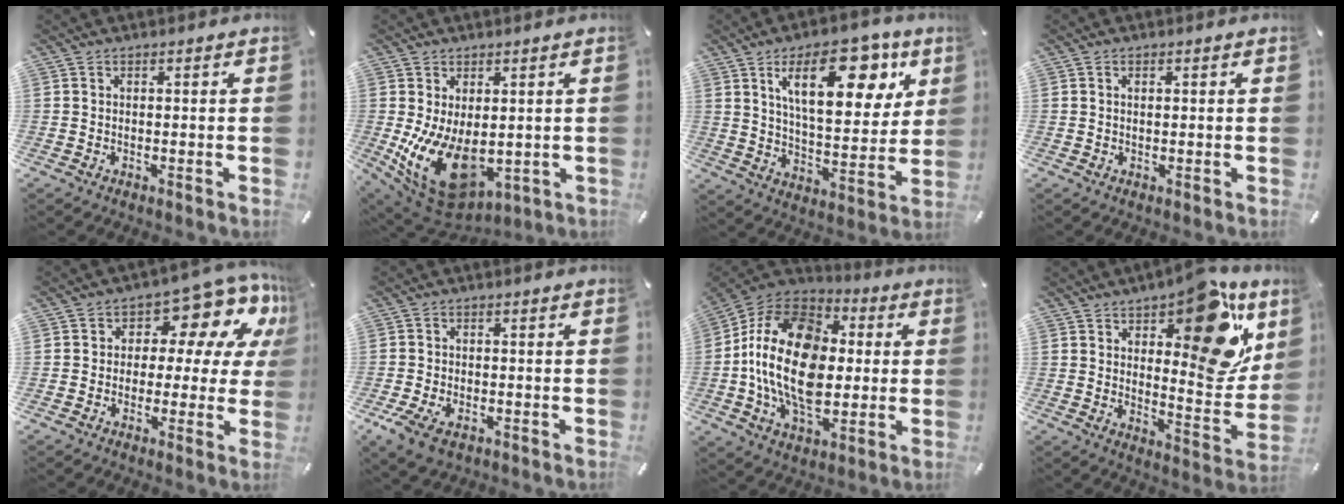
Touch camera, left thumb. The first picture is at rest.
{"total": 14.8, "force": [-1.4, 9.6, 11.2], "torque": [-0.210, -0.012, -0.008]}
{"total": 20.1, "force": [9.6, 9.4, 15.0], "torque": [-0.226, -0.022, 0.153]}
{"total": 0.7, "force": [0.3, 0.3, 0.6], "torque": [-0.012, 0.002, 0.005]}
{"total": 10.9, "force": [5.6, 6.5, 6.7], "torque": [-0.093, -0.044, 0.096]}
{"total": 4.9, "force": [-2.1, 3.2, 3.1], "torque": [-0.076, 0.003, -0.041]}
{"total": 22.1, "force": [-1.0, 15.2, 16.1], "torque": [-0.335, 0.007, -0.023]}
{"total": 19.0, "force": [10.3, 8.9, 13.2], "torque": [-0.145, -0.078, 0.168]}